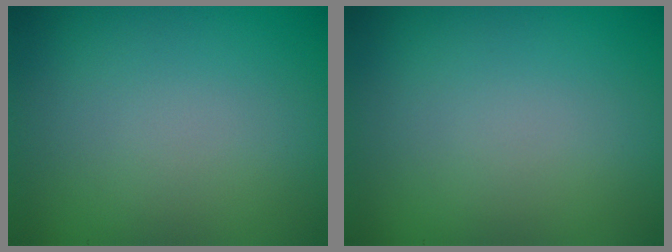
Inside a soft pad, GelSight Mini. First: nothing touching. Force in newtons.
{"total": 0.0}